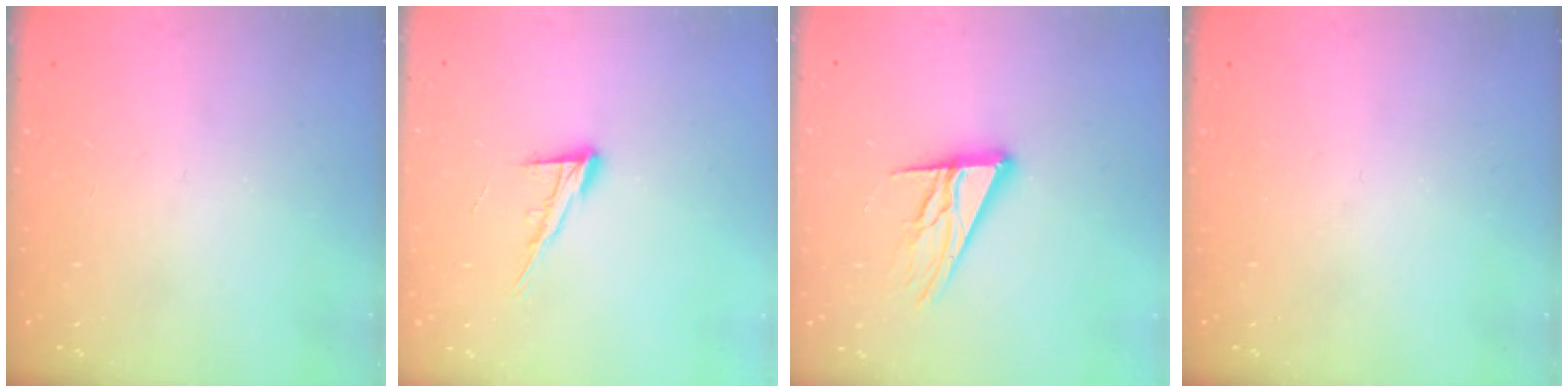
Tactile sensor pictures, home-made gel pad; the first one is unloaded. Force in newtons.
{"total": 10.6, "press": 10.5, "slide": 1.6}
{"total": 13.3, "press": 13.1, "slide": 2.5}
{"total": 0.0}